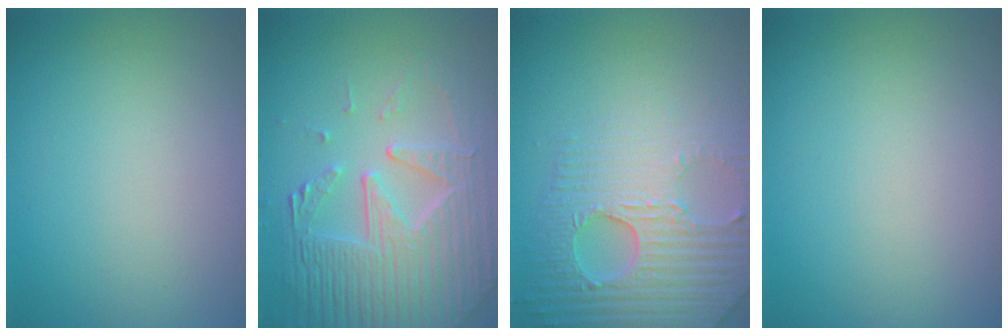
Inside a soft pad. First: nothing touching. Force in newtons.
{"total": 8.1, "press": 5.7, "slide": 5.8}
{"total": 8.7, "press": 5.9, "slide": 6.4}
{"total": 0.0}